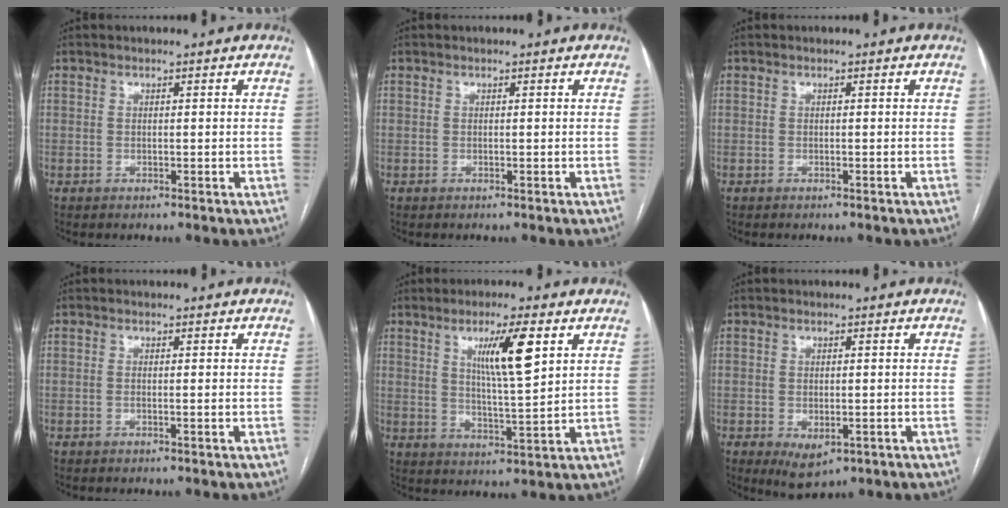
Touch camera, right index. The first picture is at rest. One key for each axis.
{"total": 0.0}
{"total": 0.0}
{"total": 0.6, "fx": -0.1, "fy": 0.0, "fz": 0.6, "tx": -0.011, "ty": -0.001, "tz": 0.000}
{"total": 8.7, "fx": 3.6, "fy": 0.5, "fz": 7.9, "tx": -0.137, "ty": -0.005, "tz": 0.062}
{"total": 4.7, "fx": -1.8, "fy": 2.3, "fz": 3.6, "tx": -0.059, "ty": -0.010, "tz": -0.015}